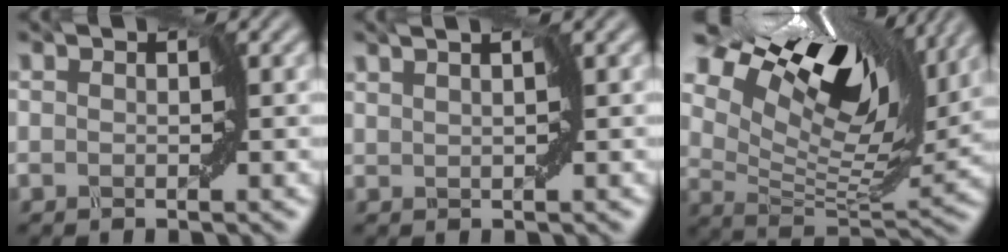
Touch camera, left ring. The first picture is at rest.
{"total": 0.9, "force": [0.5, -0.7, -0.2], "torque": [-0.006, -0.003, 0.019]}
{"total": 14.4, "force": [10.6, 5.0, 8.4], "torque": [-0.167, 0.028, 0.177]}